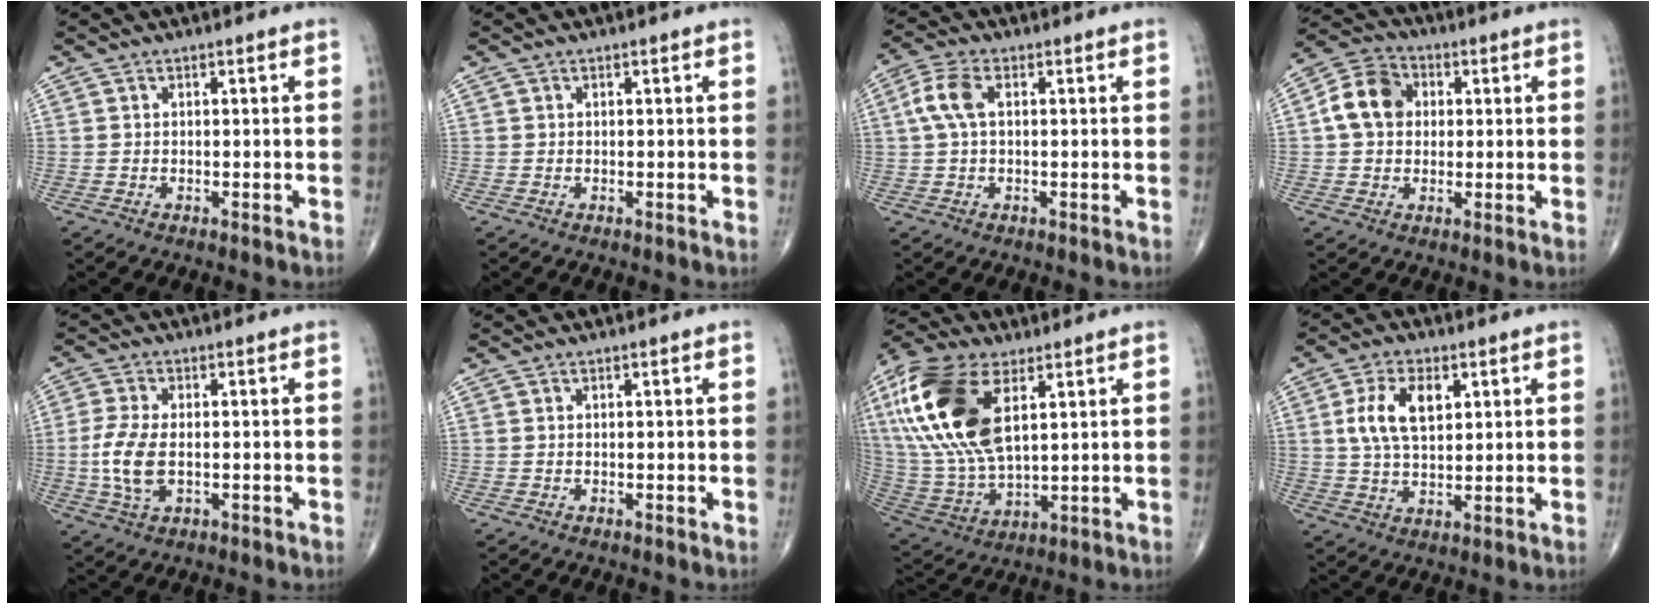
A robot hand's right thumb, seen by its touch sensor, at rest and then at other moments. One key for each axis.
{"total": 0.0}
{"total": 5.7, "fx": 1.0, "fy": 3.0, "fz": 4.8, "tx": -0.122, "ty": 0.018, "tz": 0.017}
{"total": 9.7, "fx": 1.3, "fy": 7.8, "fz": 5.6, "tx": -0.089, "ty": 0.018, "tz": 0.011}
{"total": 8.0, "fx": -0.9, "fy": 4.3, "fz": 6.7, "tx": -0.151, "ty": -0.001, "tz": -0.017}
{"total": 0.0}
{"total": 23.5, "fx": 7.9, "fy": 11.8, "fz": 18.8, "tx": -0.414, "ty": -0.015, "tz": 0.151}
{"total": 10.0, "fx": 2.8, "fy": 5.6, "fz": 7.8, "tx": -0.140, "ty": -0.003, "tz": 0.053}